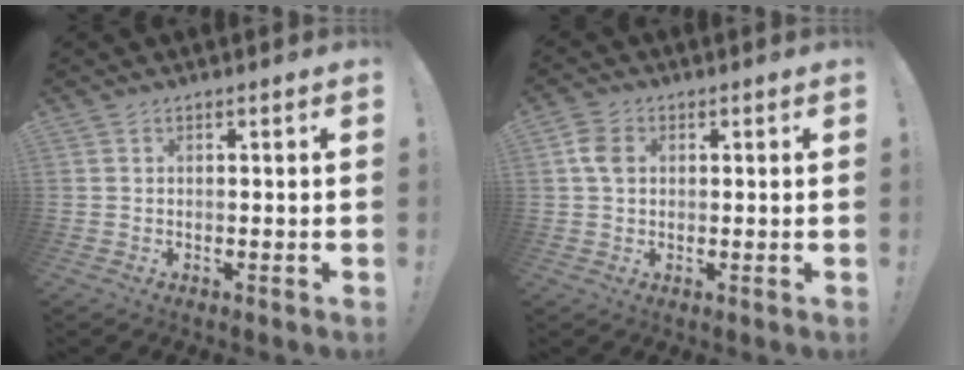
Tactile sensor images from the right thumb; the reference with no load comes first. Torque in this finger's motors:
{"motor_torque": [-0.01, 0.04, -0.27, 0.21, 0.05]}